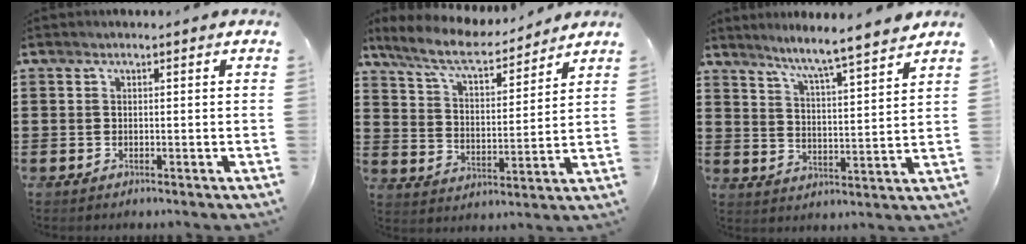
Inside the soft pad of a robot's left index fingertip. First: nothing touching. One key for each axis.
{"total": 8.3, "fx": 7.1, "fy": 1.5, "fz": 4.0, "tx": -0.105, "ty": -0.032, "tz": 0.123}
{"total": 5.2, "fx": 4.6, "fy": -1.1, "fz": 2.1, "tx": -0.058, "ty": -0.024, "tz": 0.077}